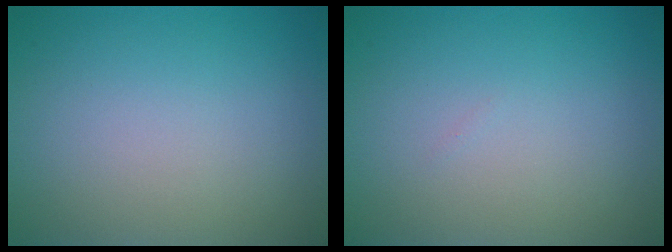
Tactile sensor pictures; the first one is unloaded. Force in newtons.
{"total": 0.0}